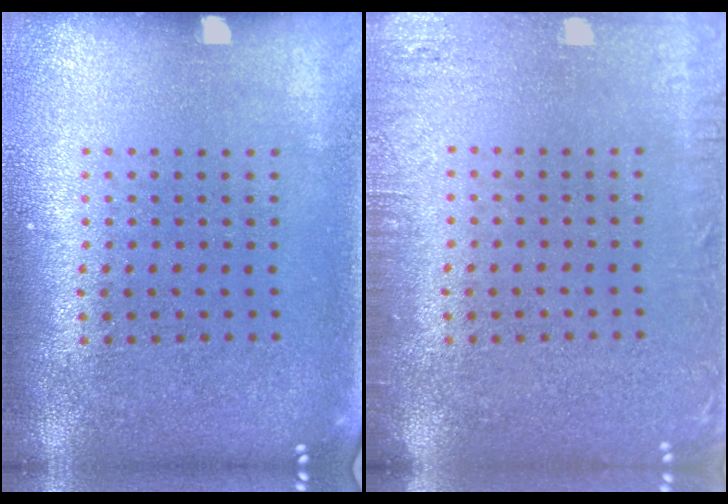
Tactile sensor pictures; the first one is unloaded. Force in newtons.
{"total": 2.2, "press": 2.1, "slide": 0.3}